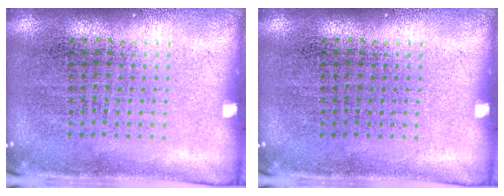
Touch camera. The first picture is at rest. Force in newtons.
{"total": 0.0}